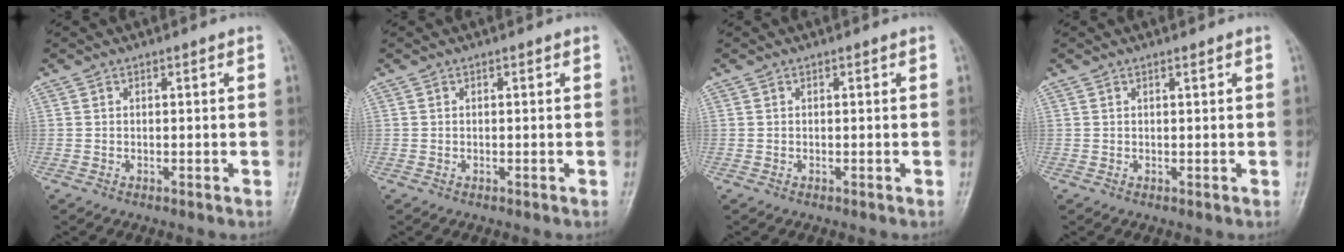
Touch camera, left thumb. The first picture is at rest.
{"total": 0.0}
{"total": 0.0}
{"total": 0.5, "force": [0.4, 0.1, 0.3], "torque": [-0.008, -0.002, 0.007]}